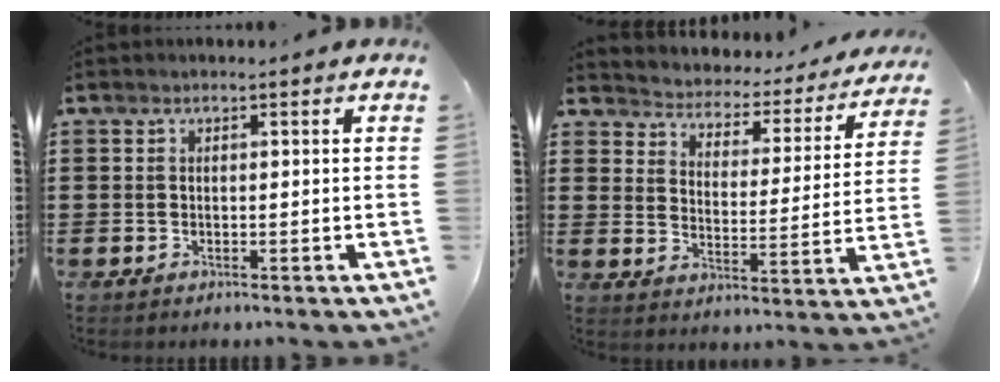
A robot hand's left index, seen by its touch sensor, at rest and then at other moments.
{"total": 2.5, "force": [2.4, 0.6, -0.2], "torque": [-0.018, -0.030, 0.030]}